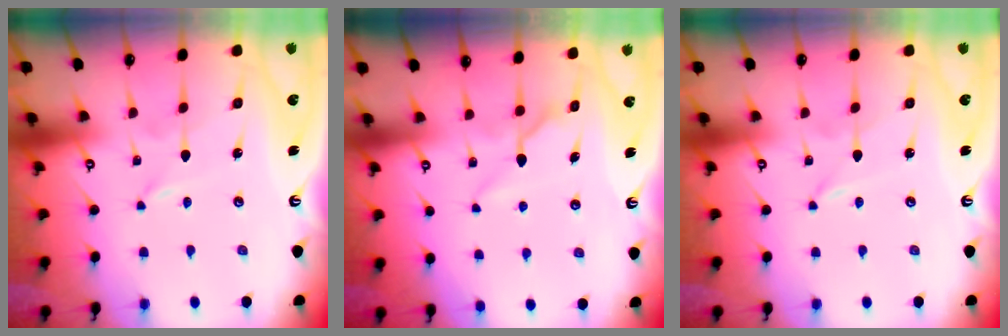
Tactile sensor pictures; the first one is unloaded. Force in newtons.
{"total": 6.7, "press": 6.7, "slide": 0.2}
{"total": 0.0}